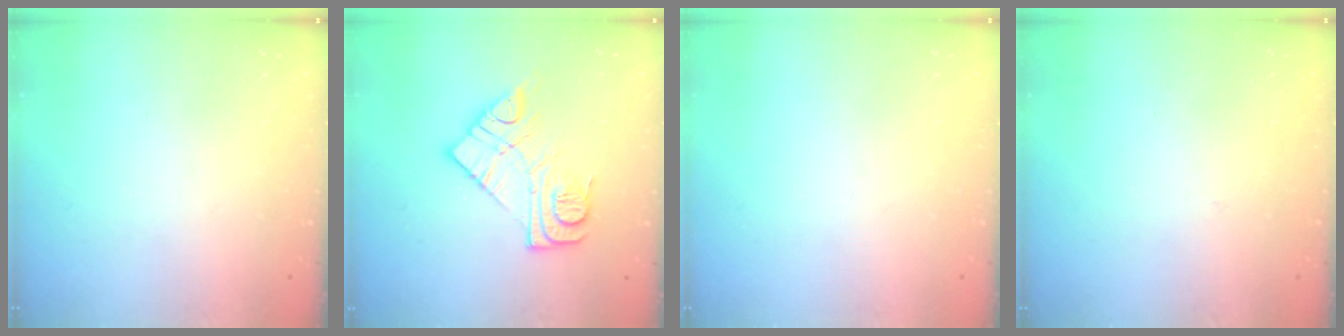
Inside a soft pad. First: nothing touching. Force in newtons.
{"total": 13.2, "press": 13.2, "slide": 1.0}
{"total": 0.0}
{"total": 2.8, "press": 2.8, "slide": 0.4}